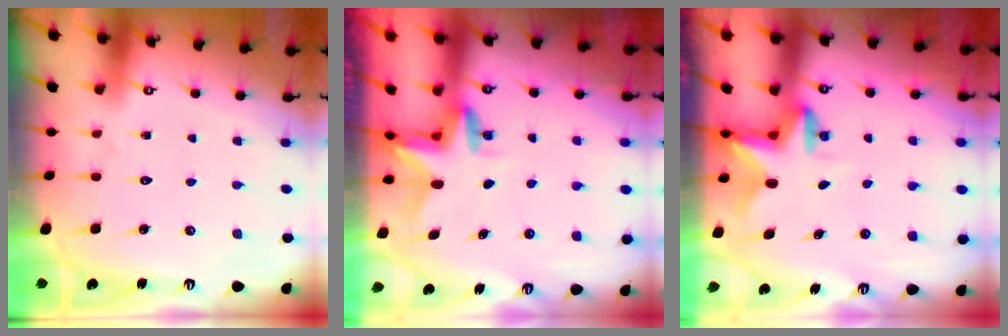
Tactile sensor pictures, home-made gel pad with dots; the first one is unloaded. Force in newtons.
{"total": 2.9, "press": 2.9, "slide": 0.2}
{"total": 2.5, "press": 2.5, "slide": 0.5}